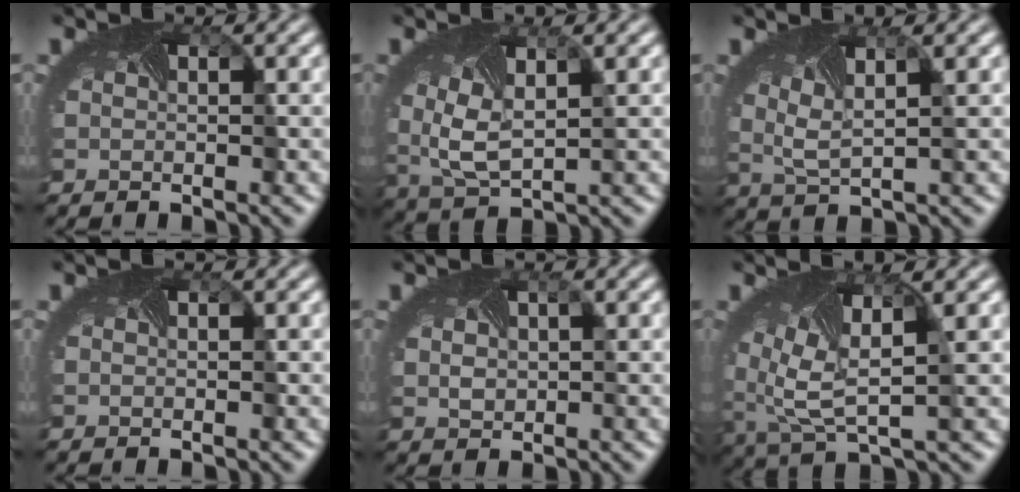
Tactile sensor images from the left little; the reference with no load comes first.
{"total": 4.6, "force": [0.7, 2.3, 3.9], "torque": [-0.099, -0.005, 0.017]}
{"total": 2.4, "force": [1.2, 0.5, 2.1], "torque": [-0.045, 0.001, 0.021]}
{"total": 0.0}
{"total": 1.7, "force": [0.4, 1.3, 1.0], "torque": [-0.022, 0.011, 0.014]}
{"total": 6.5, "force": [0.9, 2.9, 5.7], "torque": [-0.131, -0.006, 0.020]}